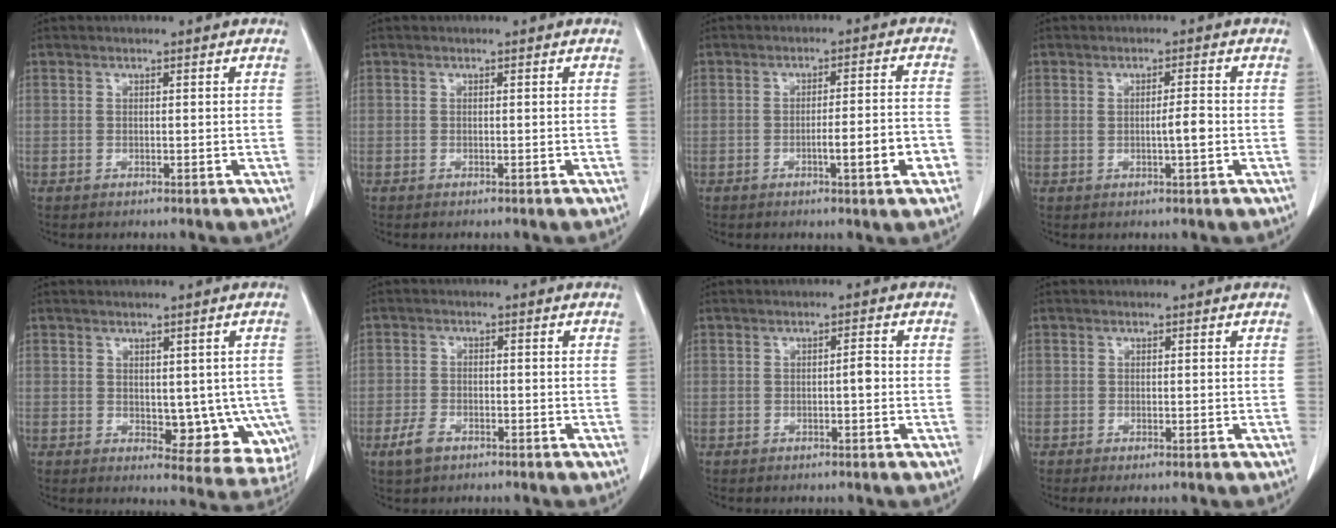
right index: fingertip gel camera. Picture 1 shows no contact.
{"total": 0.0}
{"total": 7.0, "force": [-2.7, 0.3, 6.5], "torque": [-0.089, 0.007, -0.035]}
{"total": 2.7, "force": [-0.3, 0.1, 2.7], "torque": [-0.047, -0.002, -0.006]}
{"total": 9.1, "force": [-1.3, 5.1, 7.4], "torque": [-0.063, -0.004, -0.004]}
{"total": 3.4, "force": [-2.0, 1.9, 1.9], "torque": [-0.045, 0.000, -0.031]}
{"total": 1.5, "force": [-0.3, 0.2, 1.4], "torque": [-0.021, 0.003, -0.005]}
{"total": 1.0, "force": [-0.7, 0.1, 0.8], "torque": [-0.013, -0.004, -0.010]}